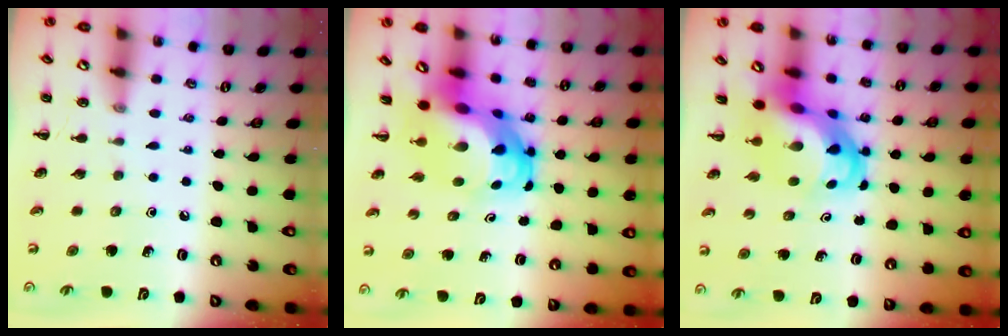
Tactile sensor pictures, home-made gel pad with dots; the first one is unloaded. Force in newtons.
{"total": 9.5, "press": 9.2, "slide": 2.7}
{"total": 7.2, "press": 6.9, "slide": 2.1}